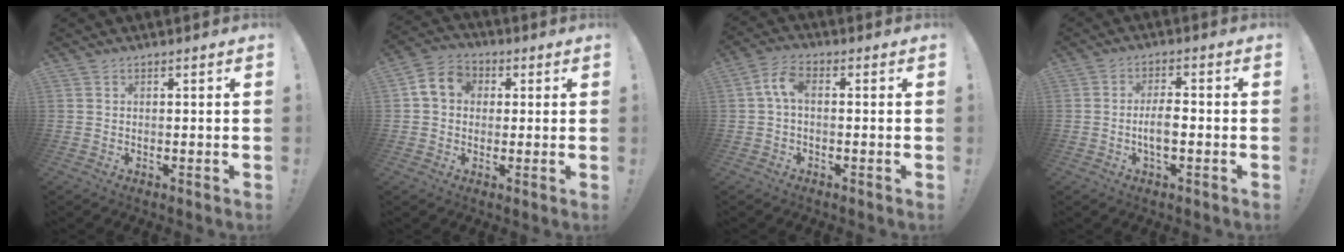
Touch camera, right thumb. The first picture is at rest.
{"total": 8.5, "force": [1.6, 7.1, 4.5], "torque": [-0.072, 0.016, 0.037]}
{"total": 6.0, "force": [0.3, 2.9, 5.2], "torque": [-0.113, 0.009, 0.007]}
{"total": 5.7, "force": [-1.4, 2.0, 5.1], "torque": [-0.103, 0.005, -0.026]}